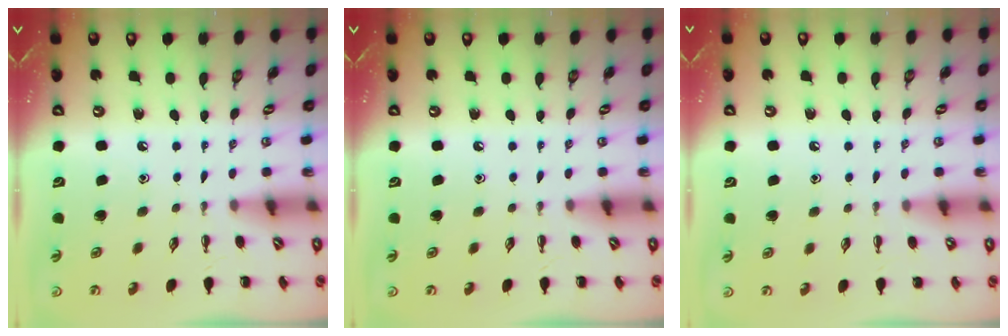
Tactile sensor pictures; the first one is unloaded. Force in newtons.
{"total": 0.0}
{"total": 3.9, "press": 3.6, "slide": 1.4}